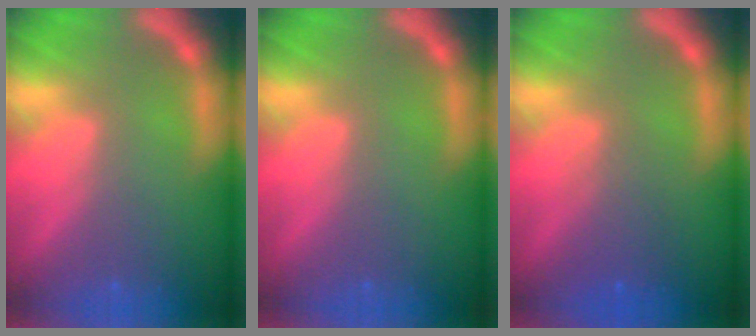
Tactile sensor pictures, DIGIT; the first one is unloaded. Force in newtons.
{"total": 0.0}
{"total": 2.5}